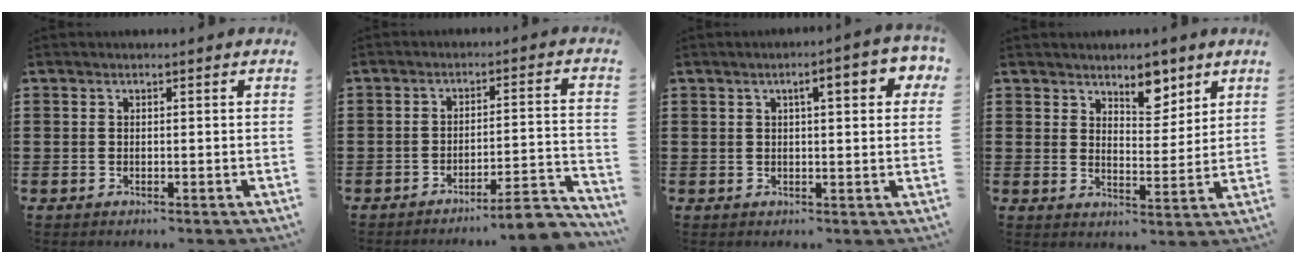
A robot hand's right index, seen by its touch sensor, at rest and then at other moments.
{"total": 5.5, "force": [-4.9, 0.2, 2.7], "torque": [-0.042, -0.011, -0.094]}
{"total": 4.7, "force": [1.5, 1.2, 4.3], "torque": [-0.064, -0.002, 0.016]}
{"total": 6.1, "force": [4.8, 2.8, 2.7], "torque": [-0.043, -0.011, 0.083]}